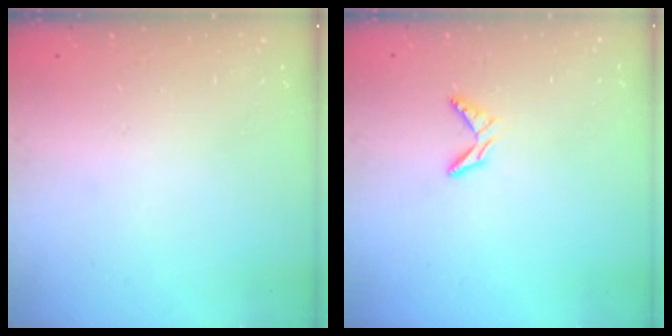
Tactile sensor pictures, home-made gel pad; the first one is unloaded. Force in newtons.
{"total": 3.9, "press": 3.9, "slide": 0.3}